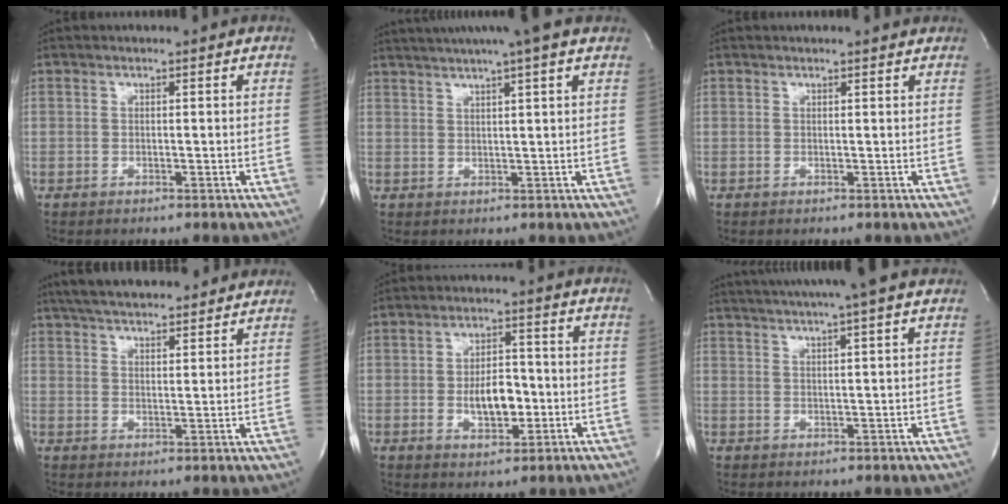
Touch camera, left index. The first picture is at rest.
{"total": 10.2, "force": [8.2, -0.9, 6.0], "torque": [-0.103, 0.025, 0.103]}
{"total": 1.6, "force": [1.6, 0.1, 0.4], "torque": [-0.010, 0.000, 0.013]}
{"total": 16.2, "force": [14.3, 3.3, 6.8], "torque": [-0.109, 0.034, 0.206]}
{"total": 6.5, "force": [-1.3, 3.1, 5.6], "torque": [-0.096, 0.004, -0.016]}
{"total": 12.5, "force": [10.6, -0.6, 6.6], "torque": [-0.116, 0.024, 0.140]}